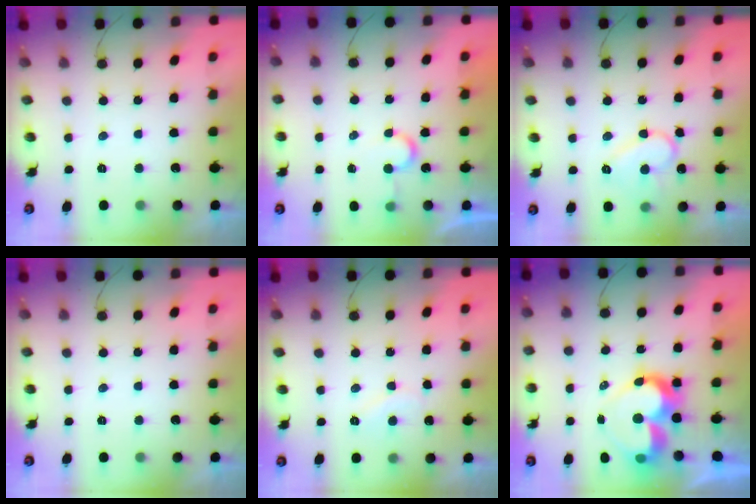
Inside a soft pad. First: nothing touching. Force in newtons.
{"total": 4.9, "press": 4.9, "slide": 0.3}
{"total": 11.1, "press": 11.0, "slide": 0.9}
{"total": 0.0}
{"total": 4.8, "press": 4.8, "slide": 0.4}
{"total": 11.7, "press": 11.7, "slide": 0.8}